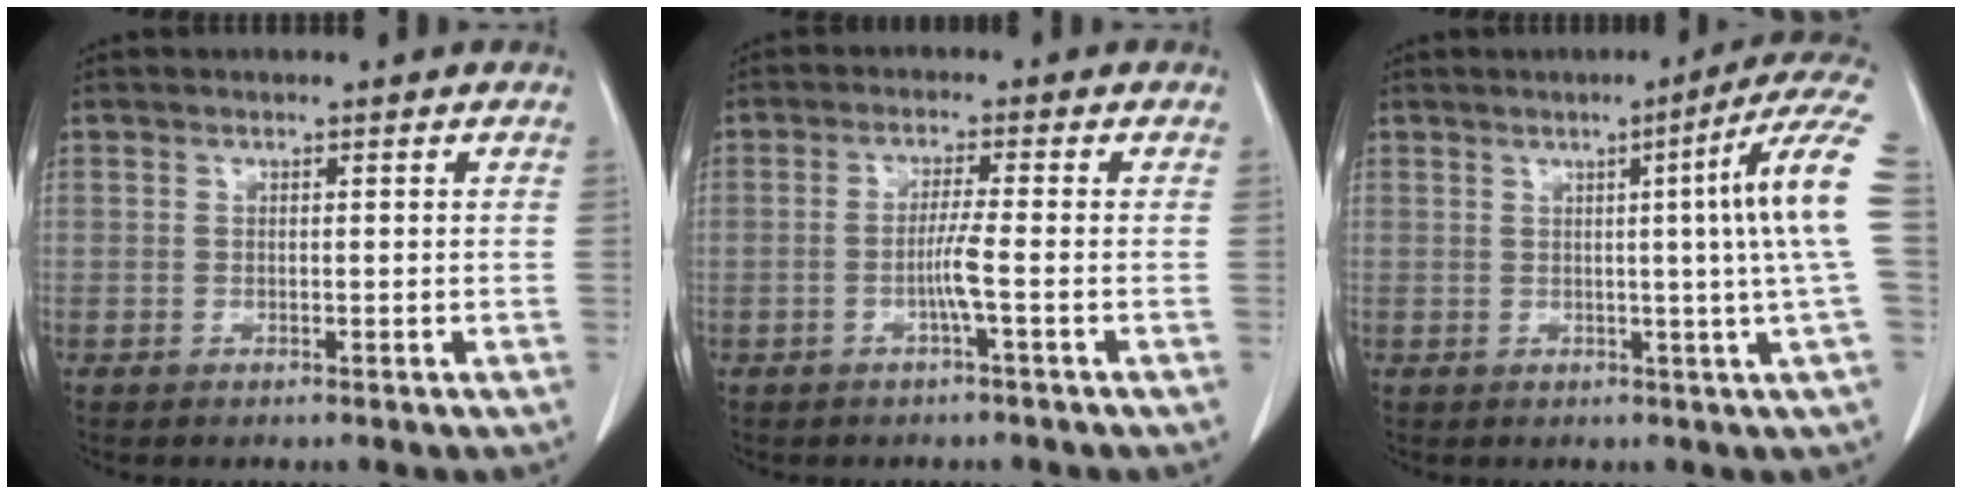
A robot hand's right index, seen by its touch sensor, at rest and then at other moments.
{"total": 3.3, "force": [-1.1, -0.7, 3.0], "torque": [-0.060, -0.001, -0.021]}
{"total": 11.0, "force": [1.0, -2.5, 10.7], "torque": [-0.126, 0.004, 0.007]}